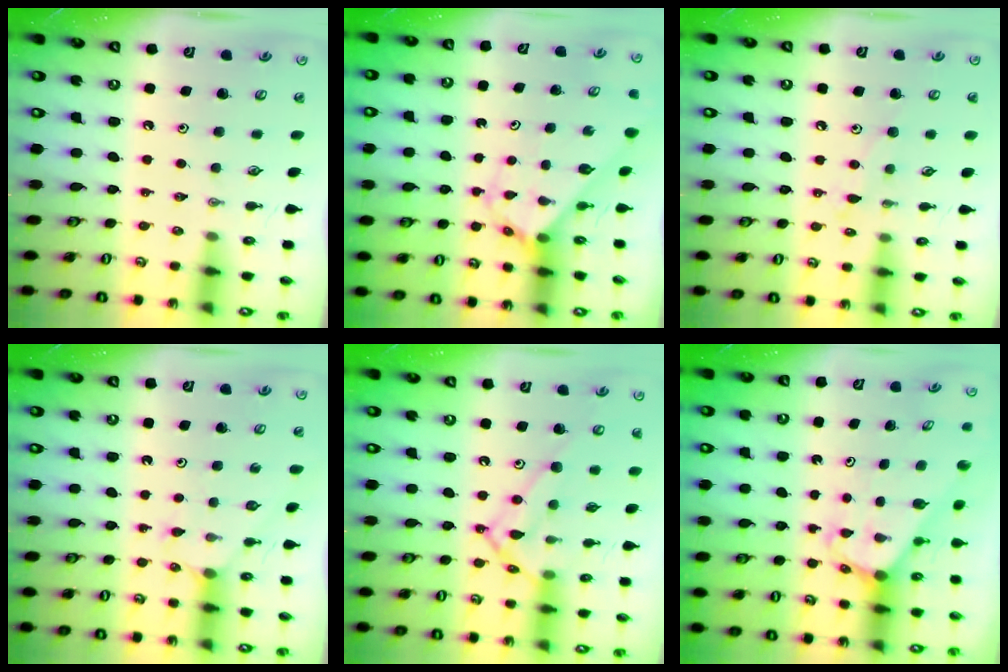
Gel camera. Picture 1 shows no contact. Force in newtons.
{"total": 2.7, "press": 2.7, "slide": 0.1}
{"total": 6.6, "press": 6.6, "slide": 0.2}
{"total": 4.3, "press": 4.3, "slide": 0.4}
{"total": 14.4, "press": 14.3, "slide": 1.1}
{"total": 2.1, "press": 2.1, "slide": 0.1}